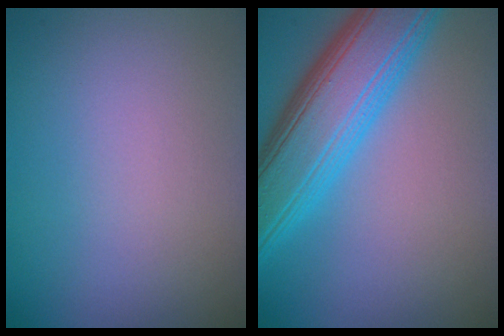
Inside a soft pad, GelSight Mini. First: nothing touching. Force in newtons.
{"total": 8.8, "press": 8.8, "slide": 0.2}